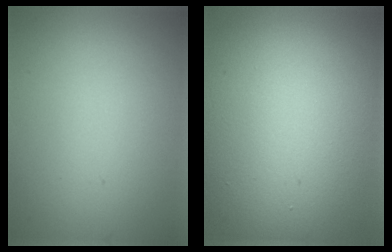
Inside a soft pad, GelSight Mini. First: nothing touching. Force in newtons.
{"total": 15.8, "press": 15.8, "slide": 1.1}